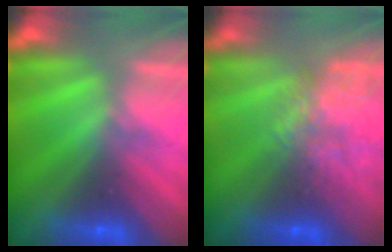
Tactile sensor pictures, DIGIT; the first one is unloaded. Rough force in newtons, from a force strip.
{"total": 6.3}